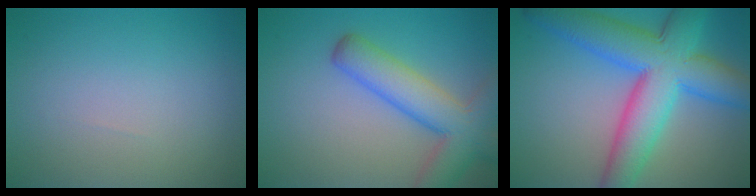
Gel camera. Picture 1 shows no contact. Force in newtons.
{"total": 6.9, "press": 6.9, "slide": 0.4}
{"total": 10.8, "press": 10.8, "slide": 0.3}